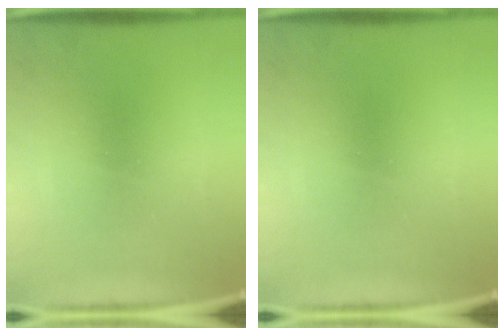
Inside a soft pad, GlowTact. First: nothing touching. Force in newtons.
{"total": 0.0}